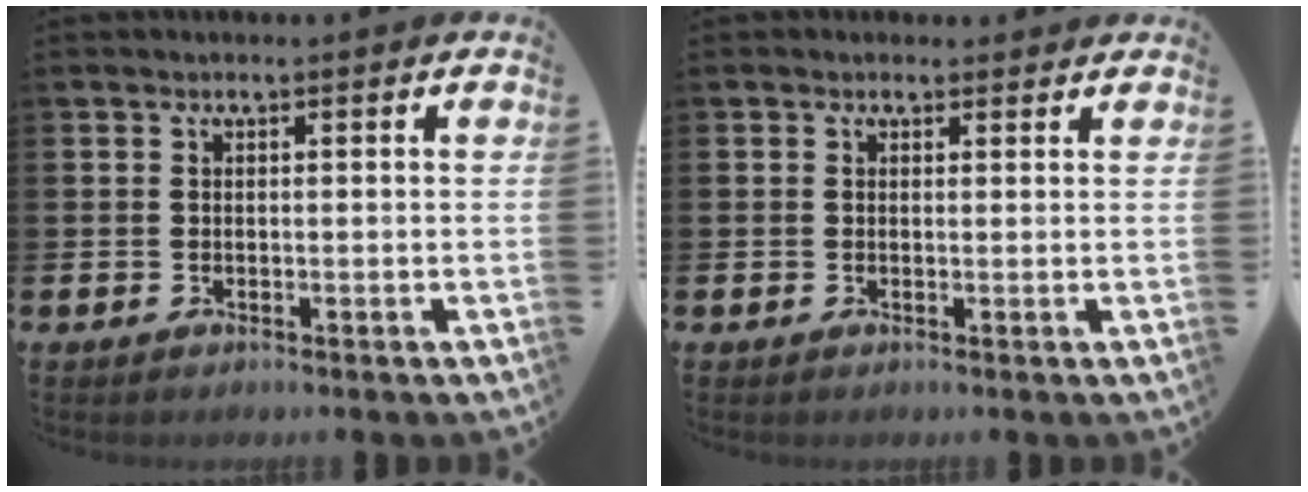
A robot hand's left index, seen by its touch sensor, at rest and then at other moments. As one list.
[{"total": 0.9, "force": [0.7, 0.6, 0.1], "torque": [0.005, 0.005, 0.010]}]